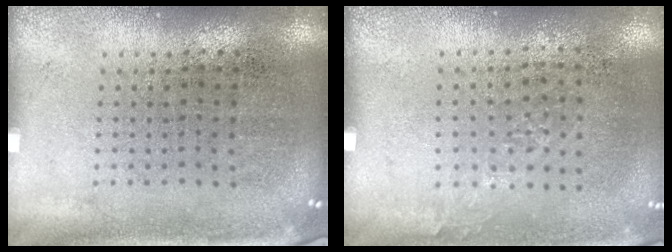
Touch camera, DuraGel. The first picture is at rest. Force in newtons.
{"total": 0.9, "press": 0.7, "slide": 0.5}